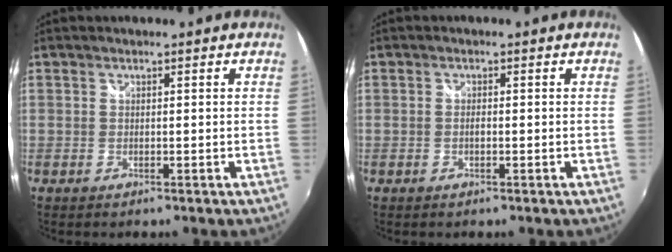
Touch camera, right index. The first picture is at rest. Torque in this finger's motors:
{"motor_torque": [0.21, 0.13, -0.01, 0.02]}